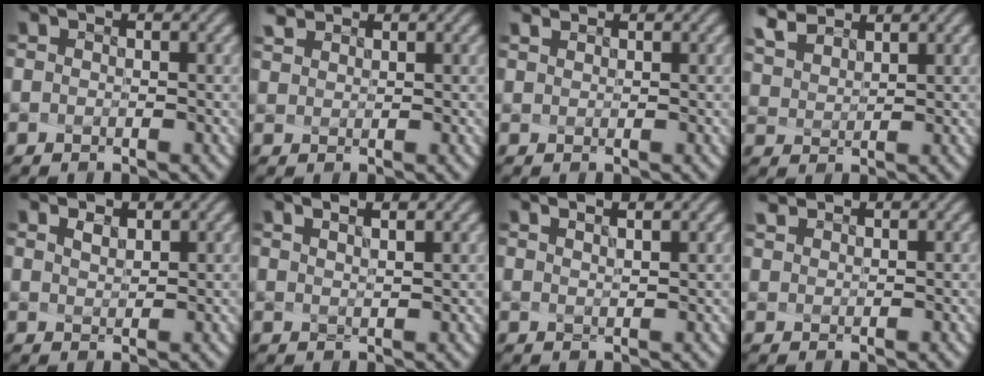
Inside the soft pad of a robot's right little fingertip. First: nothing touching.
{"total": 1.1, "force": [1.1, 0.0, -0.3], "torque": [-0.006, -0.004, 0.034]}
{"total": 0.7, "force": [0.4, -0.3, -0.5], "torque": [0.003, -0.003, 0.013]}
{"total": 2.8, "force": [2.7, 0.7, 0.6], "torque": [-0.028, -0.002, 0.064]}
{"total": 0.7, "force": [0.7, 0.1, 0.1], "torque": [-0.007, -0.002, 0.016]}
{"total": 2.7, "force": [1.8, 0.3, 1.9], "torque": [-0.030, 0.005, 0.033]}
{"total": 2.2, "force": [1.5, 0.2, 1.6], "torque": [-0.029, 0.003, 0.034]}
{"total": 0.9, "force": [0.8, -0.2, -0.5], "torque": [-0.002, -0.002, 0.025]}